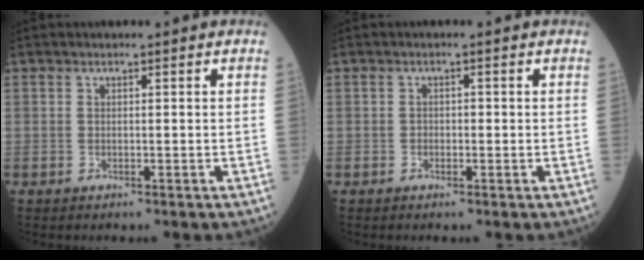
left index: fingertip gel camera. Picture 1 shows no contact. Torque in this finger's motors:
{"motor_torque": [-0.13, 0.23, 0.01, -0.01]}